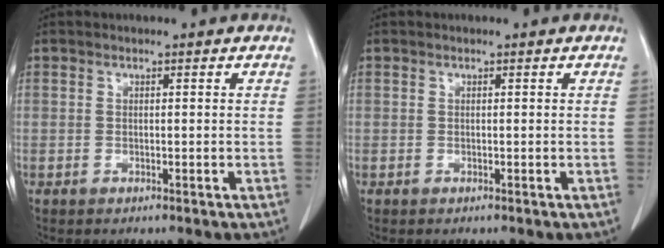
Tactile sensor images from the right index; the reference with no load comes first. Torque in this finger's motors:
{"motor_torque": [0.00, 0.00, 0.00, 0.00]}